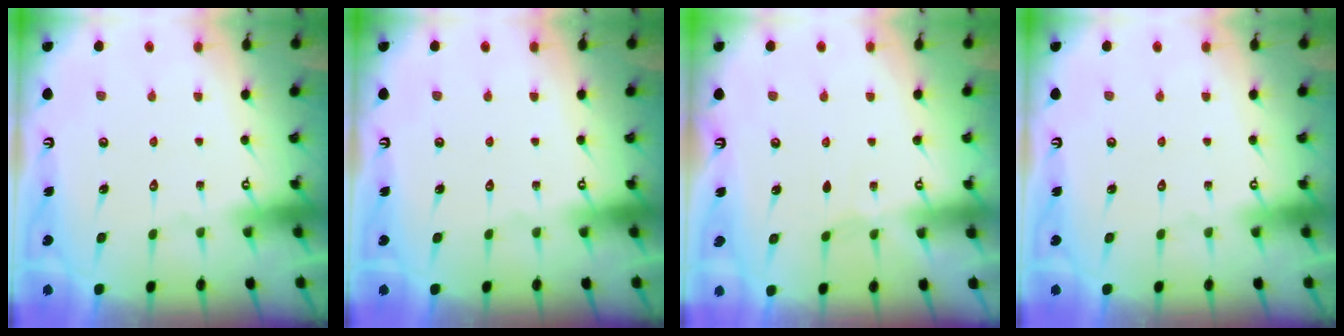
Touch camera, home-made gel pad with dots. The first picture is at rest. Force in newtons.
{"total": 0.0}
{"total": 1.7, "press": 1.7, "slide": 0.4}
{"total": 0.0}